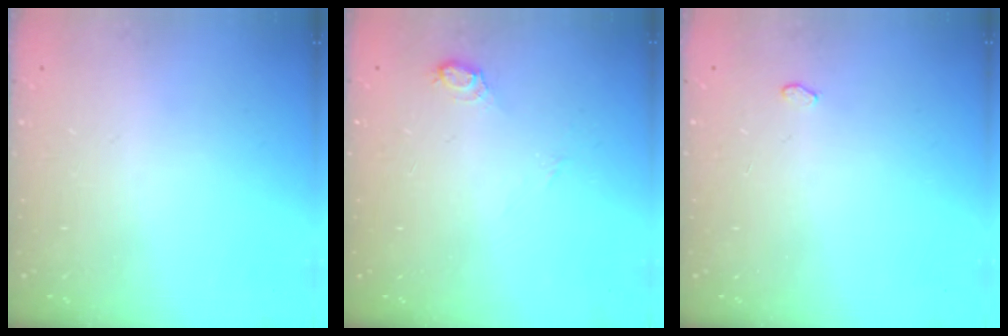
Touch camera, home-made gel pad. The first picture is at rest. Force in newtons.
{"total": 5.7, "press": 5.7, "slide": 0.5}
{"total": 5.9, "press": 2.8, "slide": 5.2}